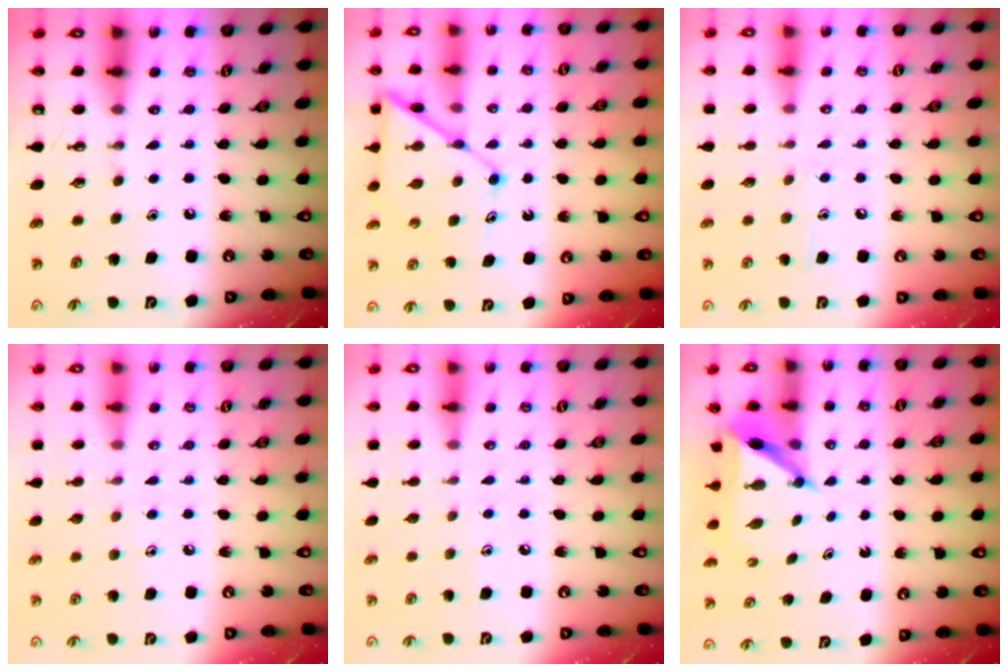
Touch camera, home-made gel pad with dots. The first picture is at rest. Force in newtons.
{"total": 12.3, "press": 12.3, "slide": 1.1}
{"total": 6.7, "press": 6.7, "slide": 0.5}
{"total": 6.2, "press": 6.2, "slide": 0.7}
{"total": 4.8, "press": 4.8, "slide": 0.5}
{"total": 5.7, "press": 5.7, "slide": 0.6}